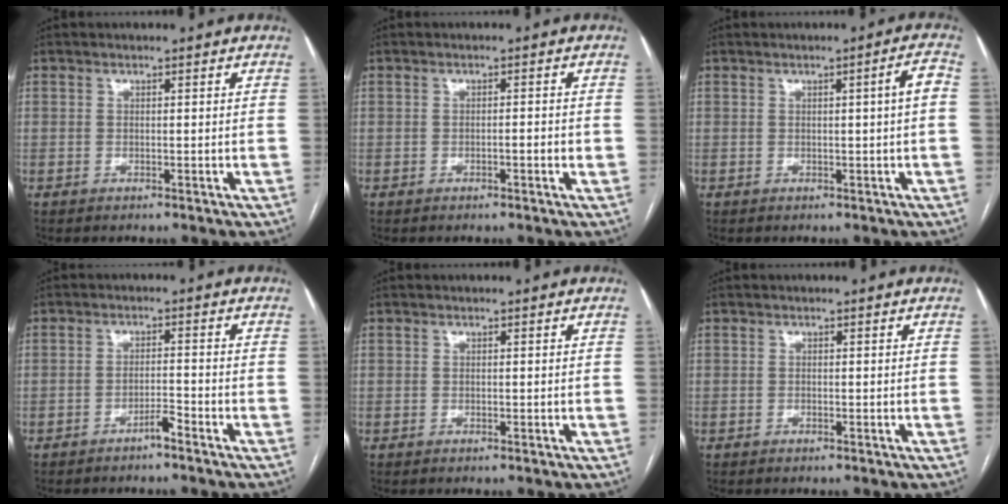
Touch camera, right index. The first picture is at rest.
{"total": 1.3, "force": [-0.5, 0.3, 1.2], "torque": [-0.018, 0.002, -0.008]}
{"total": 2.6, "force": [0.0, -0.4, 2.5], "torque": [-0.034, 0.003, 0.002]}
{"total": 2.2, "force": [-1.8, 0.0, 1.3], "torque": [-0.020, 0.000, -0.032]}
{"total": 0.0}
{"total": 0.0}